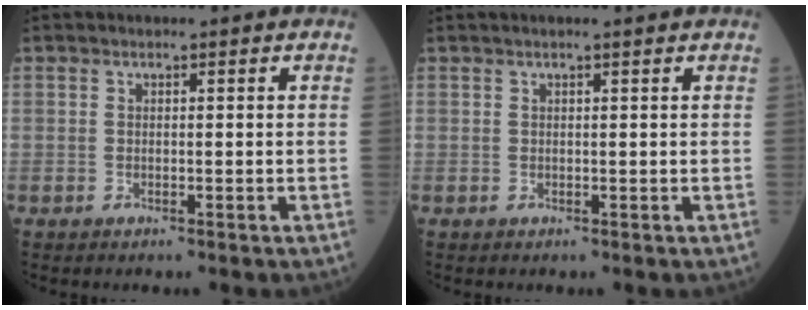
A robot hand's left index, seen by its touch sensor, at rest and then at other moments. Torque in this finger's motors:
{"motor_torque": [0.14, -0.20, 0.04, 0.00]}